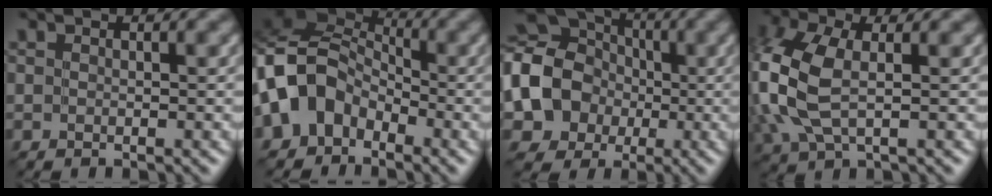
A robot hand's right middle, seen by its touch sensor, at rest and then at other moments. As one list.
[{"total": 8.5, "force": [-3.3, 6.3, 4.6], "torque": [-0.083, 0.004, -0.087]}, {"total": 11.8, "force": [-1.4, 10.1, 5.9], "torque": [-0.120, -0.014, -0.058]}, {"total": 7.5, "force": [-0.1, 4.4, 6.1], "torque": [-0.176, 0.000, -0.004]}]